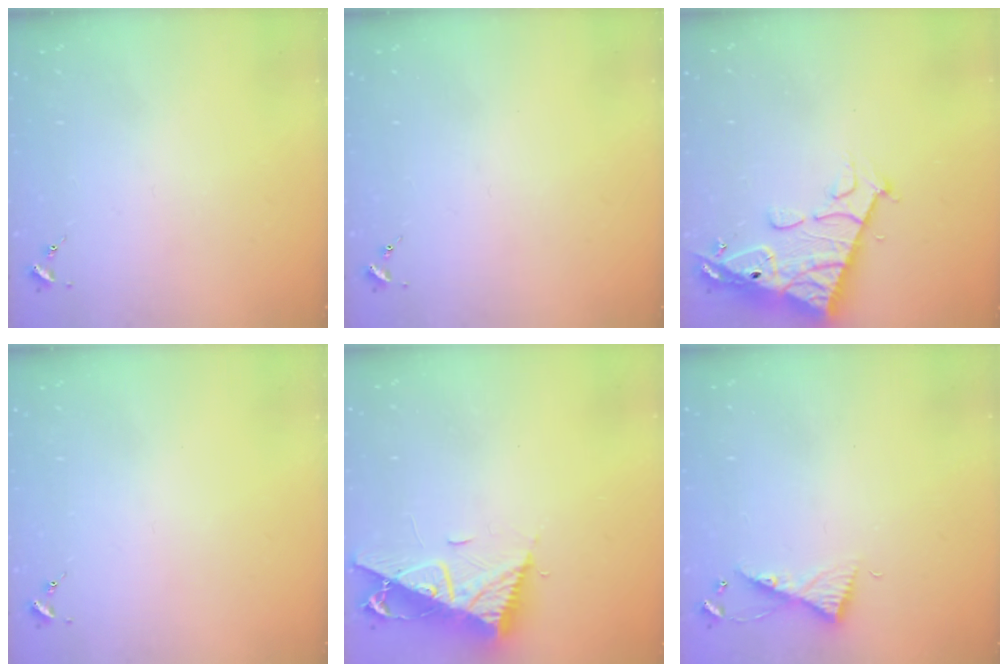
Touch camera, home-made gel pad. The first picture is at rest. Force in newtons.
{"total": 0.0}
{"total": 15.6, "press": 15.5, "slide": 1.5}
{"total": 0.0}
{"total": 11.7, "press": 11.6, "slide": 0.9}
{"total": 6.2, "press": 6.2, "slide": 0.6}